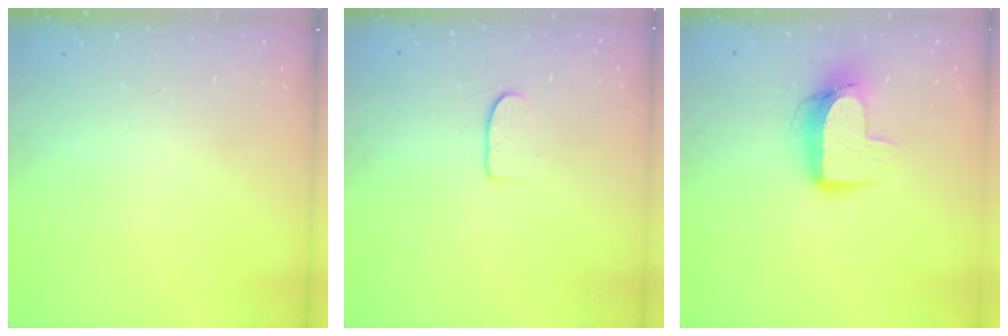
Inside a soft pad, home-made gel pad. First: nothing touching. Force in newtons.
{"total": 6.6, "press": 6.6, "slide": 0.7}
{"total": 10.7, "press": 10.7, "slide": 1.0}